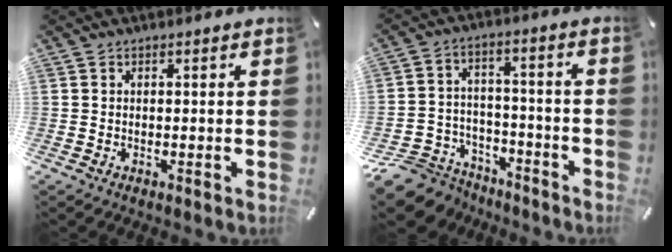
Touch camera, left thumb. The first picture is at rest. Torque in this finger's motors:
{"motor_torque": [-0.89, 1.65, 0.50, 0.76, 0.10]}